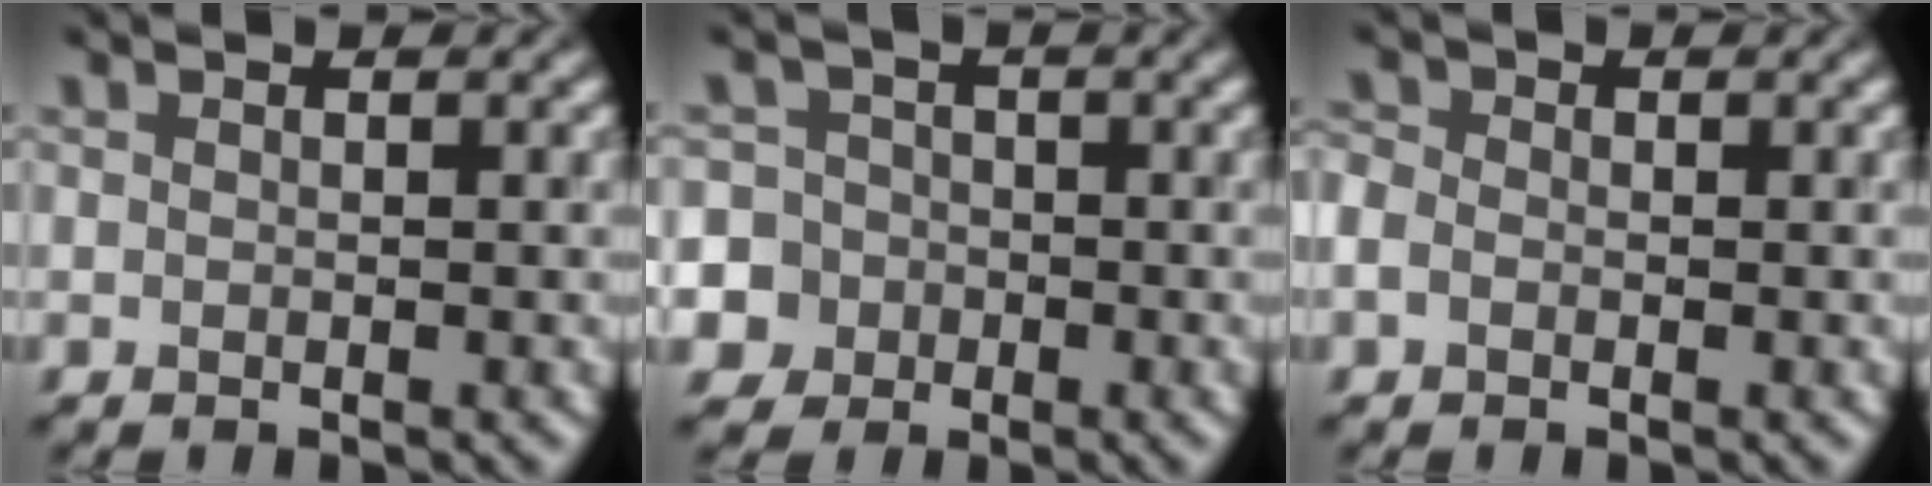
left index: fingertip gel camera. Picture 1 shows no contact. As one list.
[{"total": 7.4, "force": [-2.6, 6.8, 1.5], "torque": [-0.038, -0.002, -0.079]}, {"total": 1.4, "force": [-0.4, 1.1, 0.6], "torque": [-0.011, 0.002, -0.015]}]